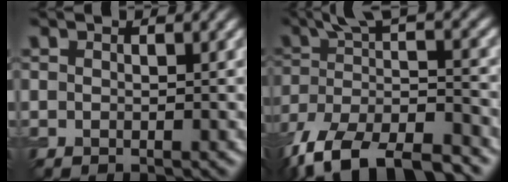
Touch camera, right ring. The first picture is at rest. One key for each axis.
{"total": 12.7, "fx": -7.5, "fy": 4.2, "fz": 9.4, "tx": -0.183, "ty": -0.010, "tz": -0.133}